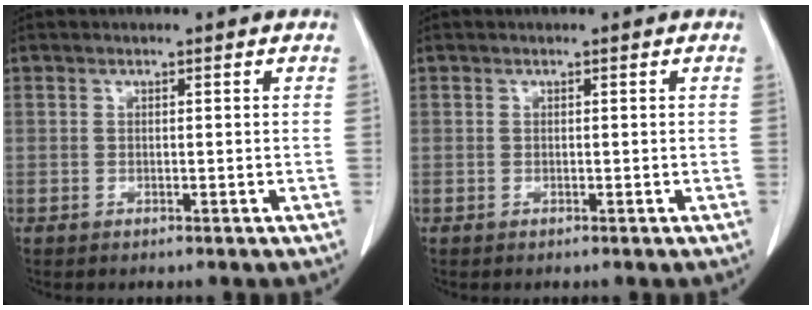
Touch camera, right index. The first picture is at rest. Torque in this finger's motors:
{"motor_torque": [0.00, 0.00, 0.00, 0.00]}